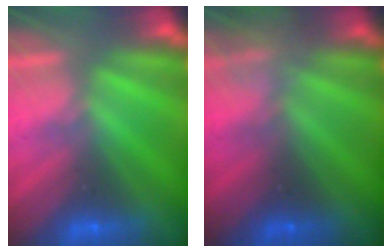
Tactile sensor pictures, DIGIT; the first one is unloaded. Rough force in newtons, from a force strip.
{"total": 2.3}